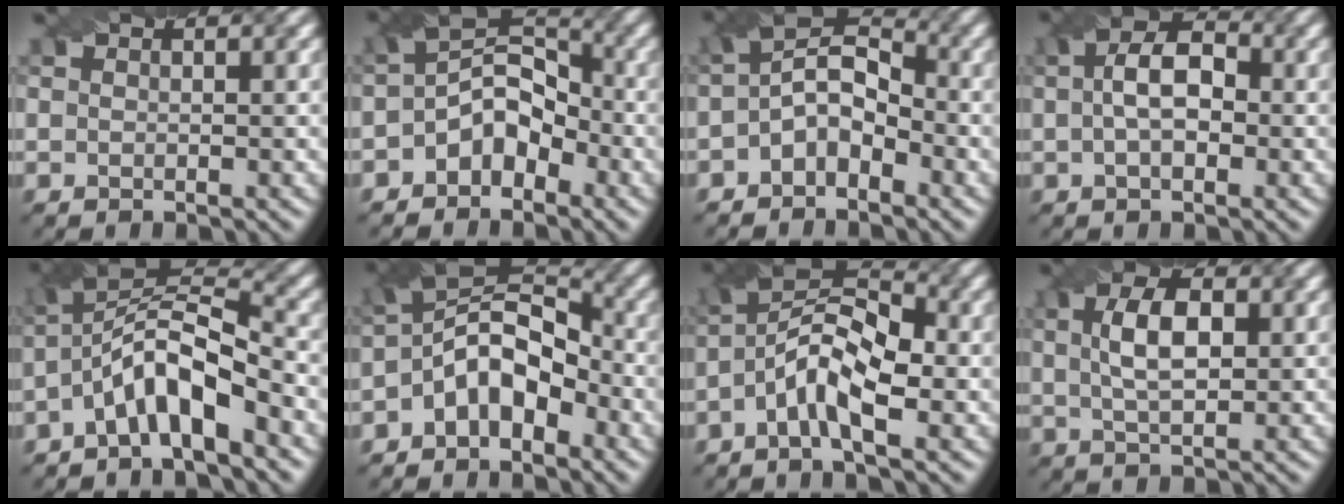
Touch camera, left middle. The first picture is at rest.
{"total": 4.8, "force": [-2.1, 3.2, 2.9], "torque": [-0.040, 0.009, -0.045]}
{"total": 4.7, "force": [-1.4, 2.9, 3.4], "torque": [-0.058, 0.011, -0.034]}
{"total": 5.0, "force": [0.4, 2.8, 4.1], "torque": [-0.066, 0.017, -0.006]}
{"total": 6.4, "force": [-2.8, 1.9, 5.4], "torque": [-0.097, 0.014, -0.062]}
{"total": 6.6, "force": [-2.5, 3.8, 4.8], "torque": [-0.077, 0.017, -0.056]}
{"total": 6.3, "force": [-1.7, 2.4, 5.5], "torque": [-0.106, 0.019, -0.040]}
{"total": 4.8, "force": [1.1, 2.2, 4.2], "torque": [-0.083, 0.006, 0.018]}